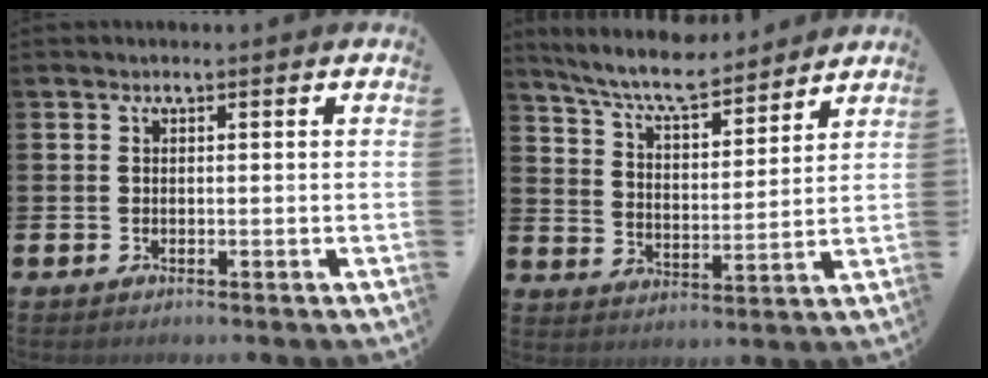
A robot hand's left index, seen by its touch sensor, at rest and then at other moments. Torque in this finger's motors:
{"motor_torque": [1.07, -1.07, 0.23, 0.21]}